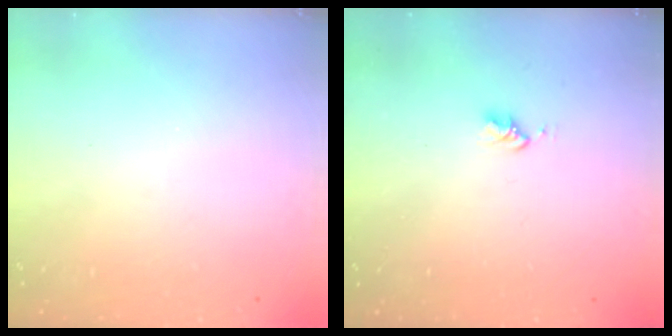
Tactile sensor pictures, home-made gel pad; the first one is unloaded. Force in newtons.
{"total": 2.6, "press": 2.6, "slide": 0.4}